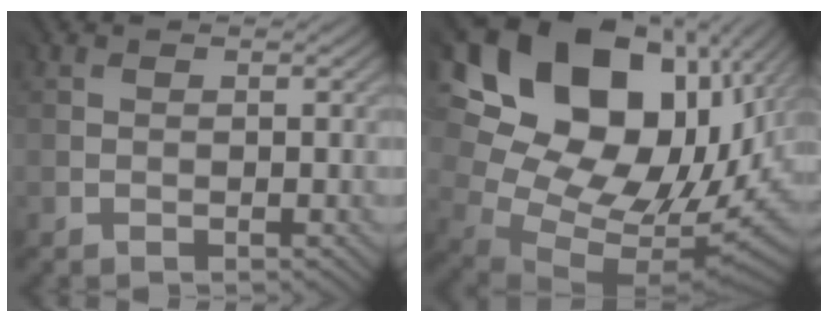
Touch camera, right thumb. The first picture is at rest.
{"total": 20.0, "force": [8.5, 12.6, 13.0], "torque": [-0.250, 0.014, 0.172]}